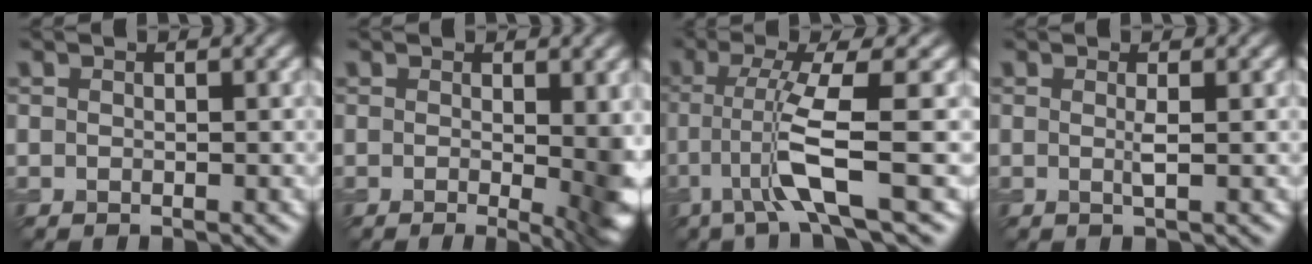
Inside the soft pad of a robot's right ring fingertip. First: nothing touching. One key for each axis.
{"total": 7.7, "fx": -0.7, "fy": 2.4, "fz": 7.3, "tx": -0.074, "ty": -0.006, "tz": -0.005}
{"total": 5.9, "fx": -1.4, "fy": 0.4, "fz": 5.7, "tx": -0.116, "ty": 0.002, "tz": -0.030}
{"total": 1.1, "fx": 0.1, "fy": 0.1, "fz": 1.0, "tx": -0.022, "ty": -0.002, "tz": 0.000}